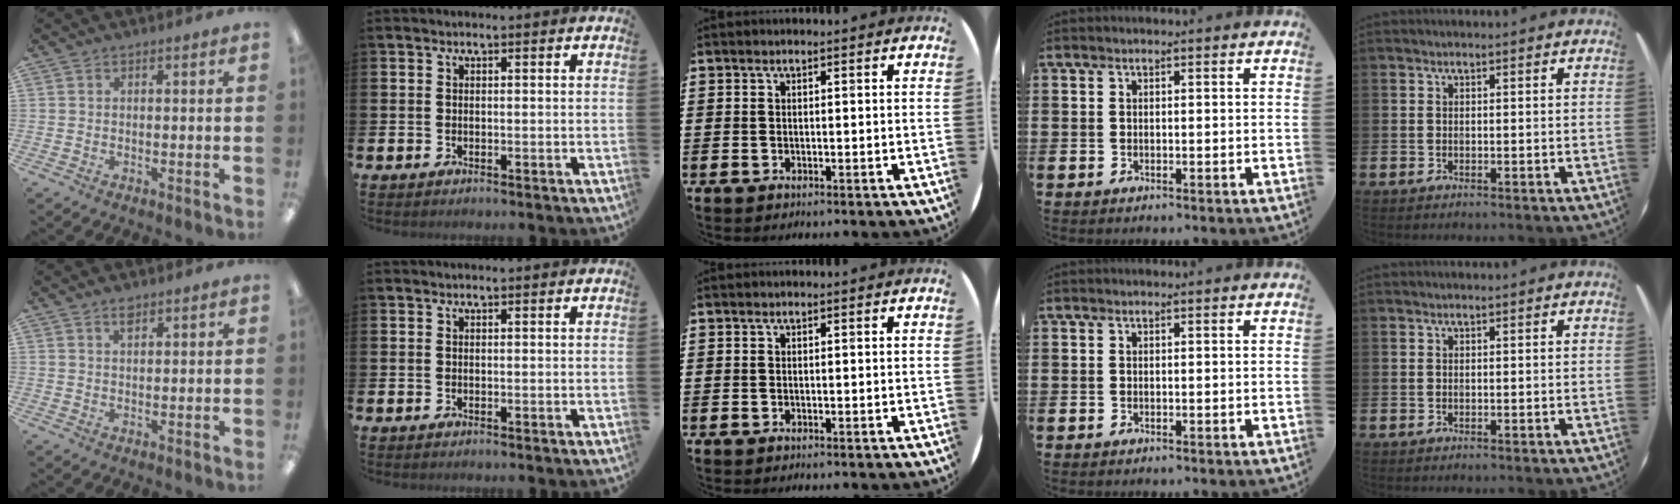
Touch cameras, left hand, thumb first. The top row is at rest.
{"thumb": {"total": 2.2, "force": [1.7, 0.7, 1.2], "torque": [-0.020, -0.002, 0.029]}}